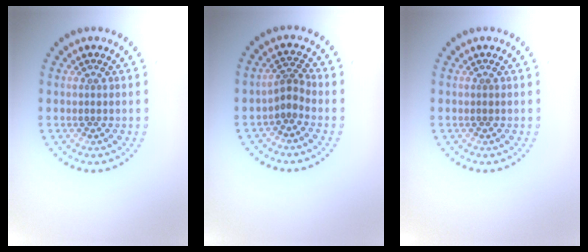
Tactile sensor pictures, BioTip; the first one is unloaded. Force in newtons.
{"total": 1.9, "press": 1.2, "slide": 1.4}
{"total": 0.0}